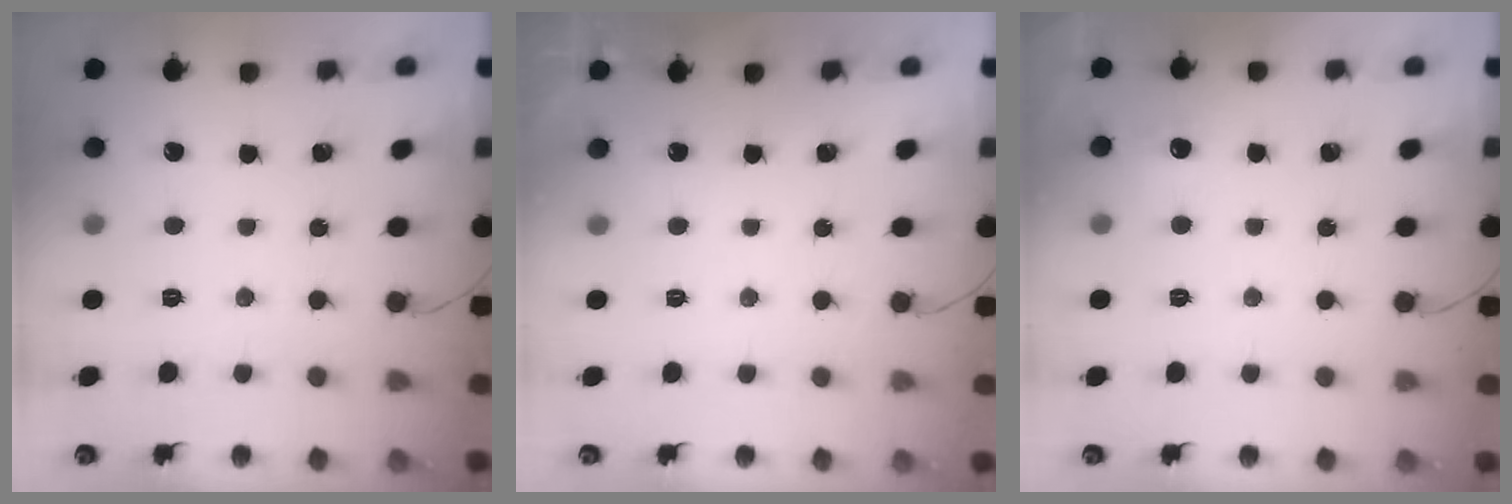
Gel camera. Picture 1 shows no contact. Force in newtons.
{"total": 0.6, "press": 0.2, "slide": 0.5}
{"total": 4.0, "press": 3.7, "slide": 1.6}